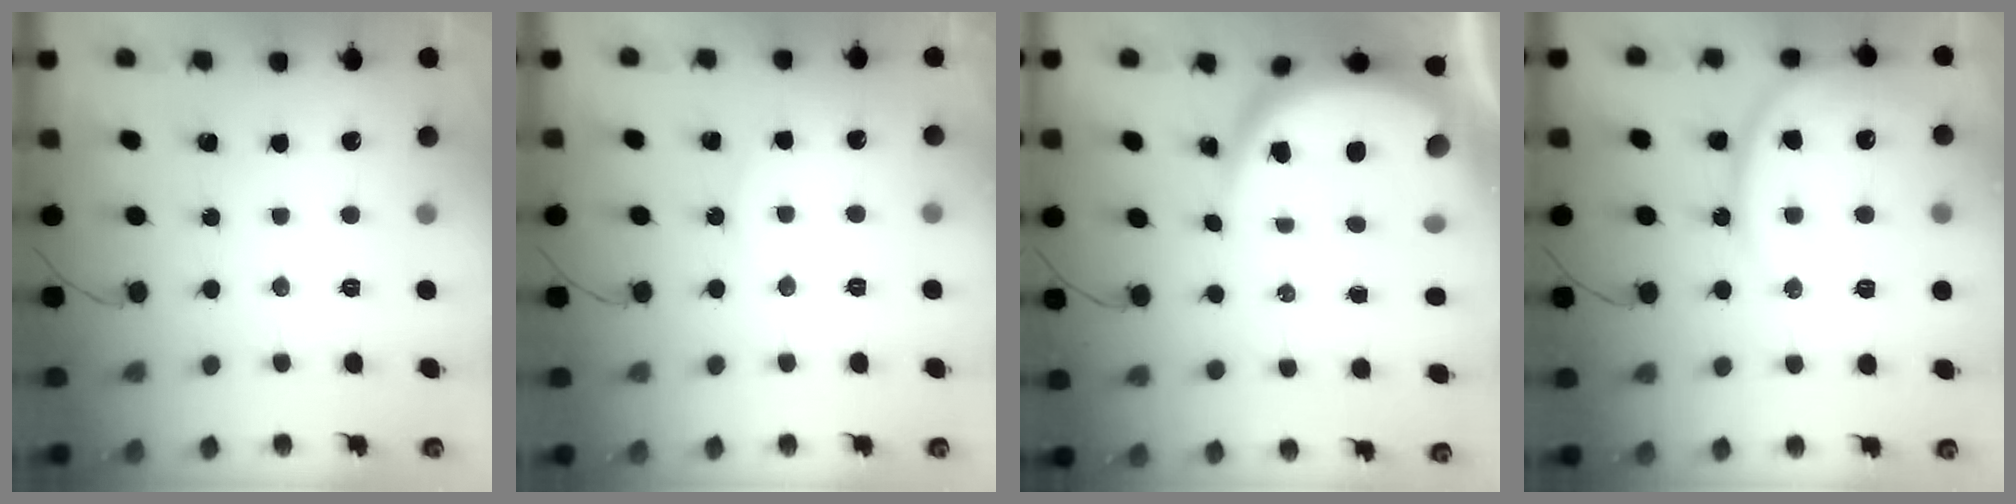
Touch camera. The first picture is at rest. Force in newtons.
{"total": 3.6, "press": 3.6, "slide": 0.4}
{"total": 13.5, "press": 13.5, "slide": 1.3}
{"total": 14.7, "press": 14.6, "slide": 1.9}